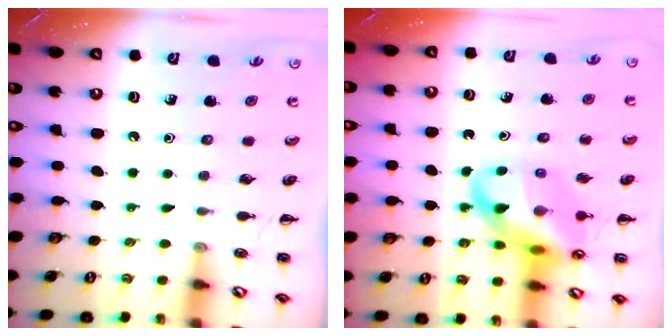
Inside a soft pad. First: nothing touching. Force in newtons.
{"total": 17.2, "press": 16.9, "slide": 3.1}